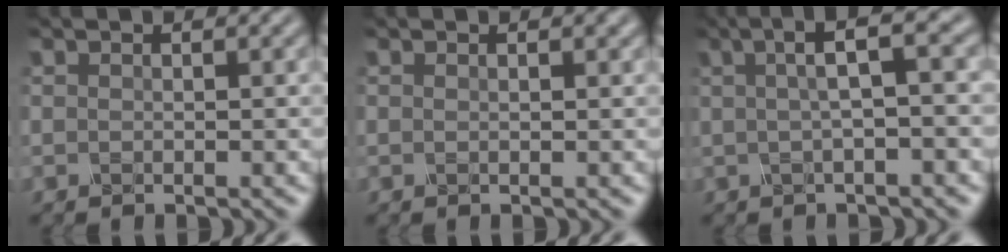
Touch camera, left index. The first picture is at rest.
{"total": 1.3, "force": [0.7, 0.6, 1.0], "torque": [-0.003, 0.006, 0.000]}
{"total": 4.1, "force": [0.6, 0.7, 4.0], "torque": [-0.068, 0.015, 0.015]}